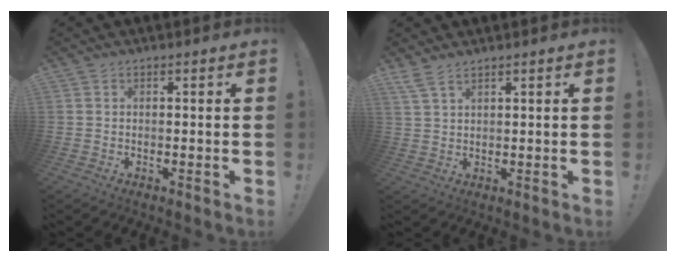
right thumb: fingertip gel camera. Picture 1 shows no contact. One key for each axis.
{"total": 4.2, "fx": 3.3, "fy": 1.0, "fz": 2.3, "tx": -0.052, "ty": -0.013, "tz": 0.062}